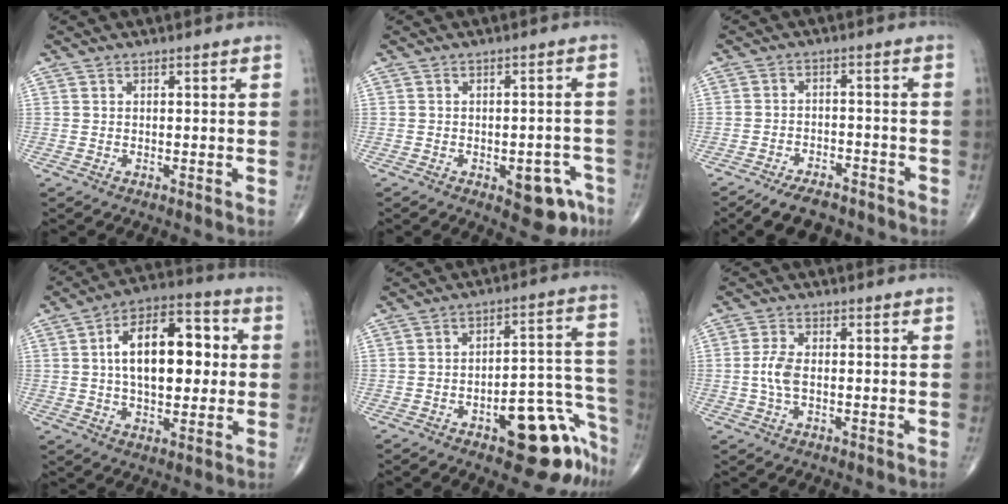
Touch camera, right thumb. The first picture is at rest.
{"total": 7.4, "force": [-3.7, 3.5, 5.4], "torque": [-0.040, 0.025, -0.039]}
{"total": 7.7, "force": [-6.4, 3.2, 2.9], "torque": [-0.036, 0.037, -0.104]}
{"total": 17.1, "force": [2.2, 9.1, 14.3], "torque": [-0.202, 0.019, 0.030]}
{"total": 16.1, "force": [-9.4, 6.2, 11.6], "torque": [-0.068, 0.097, -0.119]}
{"total": 3.9, "force": [-0.4, 1.9, 3.4], "torque": [-0.083, 0.005, -0.010]}